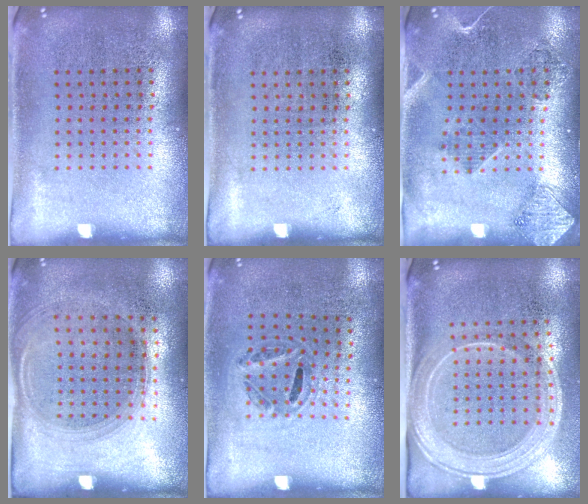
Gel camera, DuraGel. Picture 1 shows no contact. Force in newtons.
{"total": 0.0}
{"total": 1.9, "press": 1.6, "slide": 0.9}
{"total": 1.4, "press": 1.2, "slide": 0.7}
{"total": 1.2, "press": 0.8, "slide": 0.9}
{"total": 2.1, "press": 1.8, "slide": 1.1}